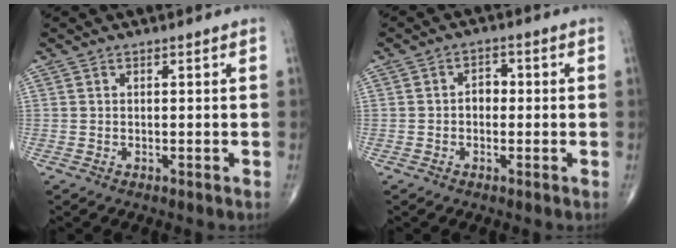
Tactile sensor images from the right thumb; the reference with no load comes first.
{"total": 2.7, "force": [-0.3, 2.0, 1.8], "torque": [-0.014, 0.013, -0.013]}